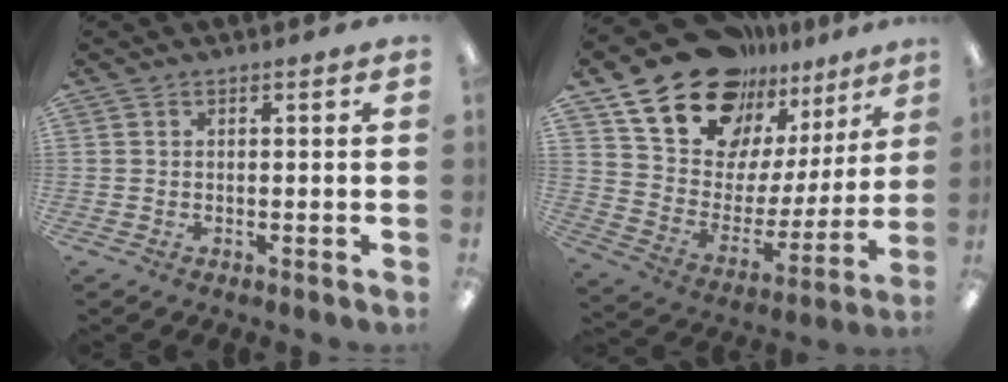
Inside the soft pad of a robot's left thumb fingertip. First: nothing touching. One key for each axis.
{"total": 20.6, "fx": 15.9, "fy": 11.1, "fz": 6.9, "tx": -0.138, "ty": -0.114, "tz": 0.294}